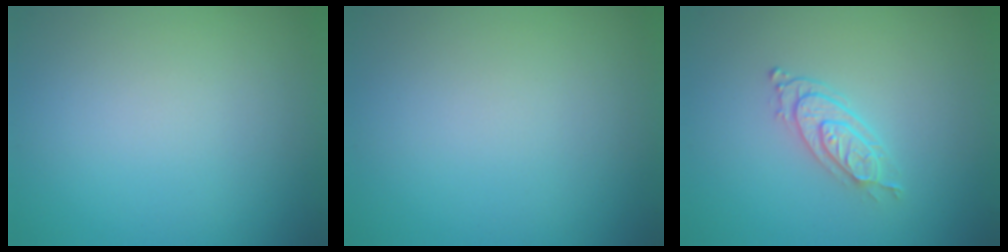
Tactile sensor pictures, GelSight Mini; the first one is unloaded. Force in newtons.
{"total": 0.0}
{"total": 2.7, "press": 2.1, "slide": 1.6}